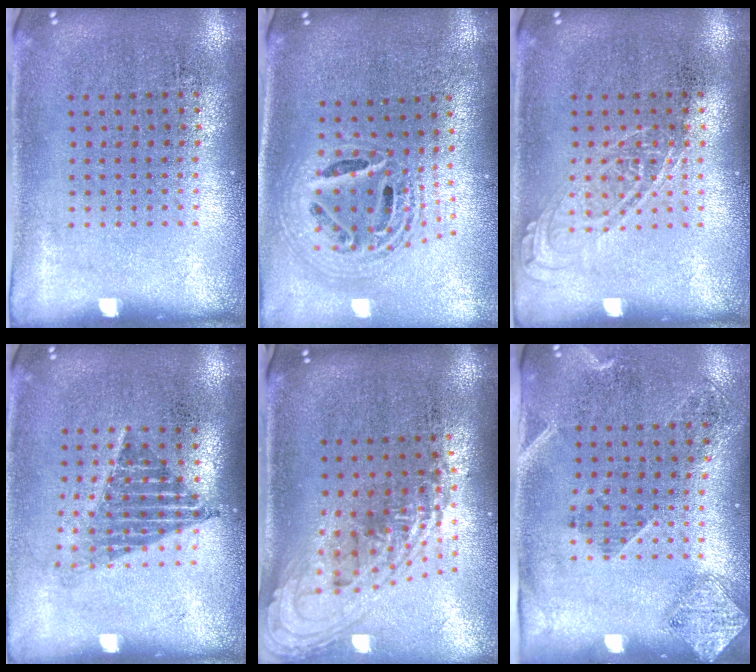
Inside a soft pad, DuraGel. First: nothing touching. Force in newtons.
{"total": 2.3, "press": 1.8, "slide": 1.4}
{"total": 1.8, "press": 1.8, "slide": 0.2}
{"total": 1.2, "press": 1.0, "slide": 0.8}
{"total": 2.1, "press": 1.5, "slide": 1.4}
{"total": 1.7, "press": 1.3, "slide": 1.1}